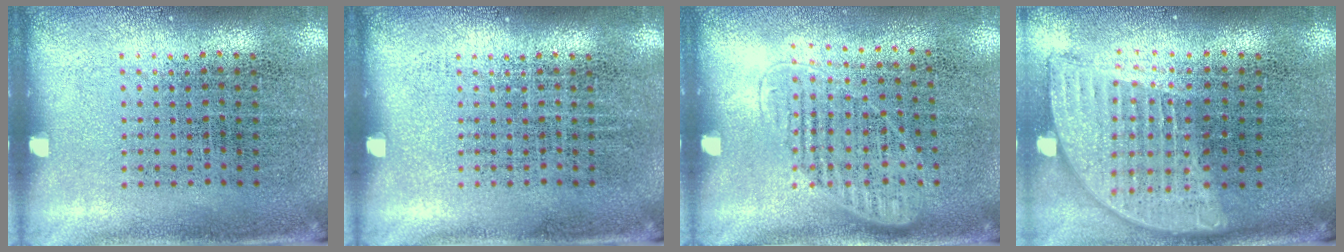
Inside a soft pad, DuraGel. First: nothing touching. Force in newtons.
{"total": 0.0}
{"total": 1.2, "press": 1.0, "slide": 0.7}
{"total": 1.9, "press": 1.5, "slide": 1.1}